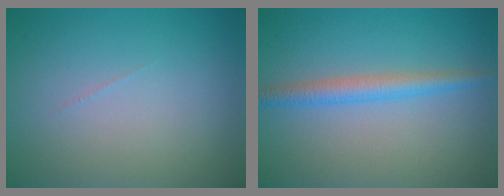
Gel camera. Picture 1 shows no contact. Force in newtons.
{"total": 2.5, "press": 2.5, "slide": 0.1}